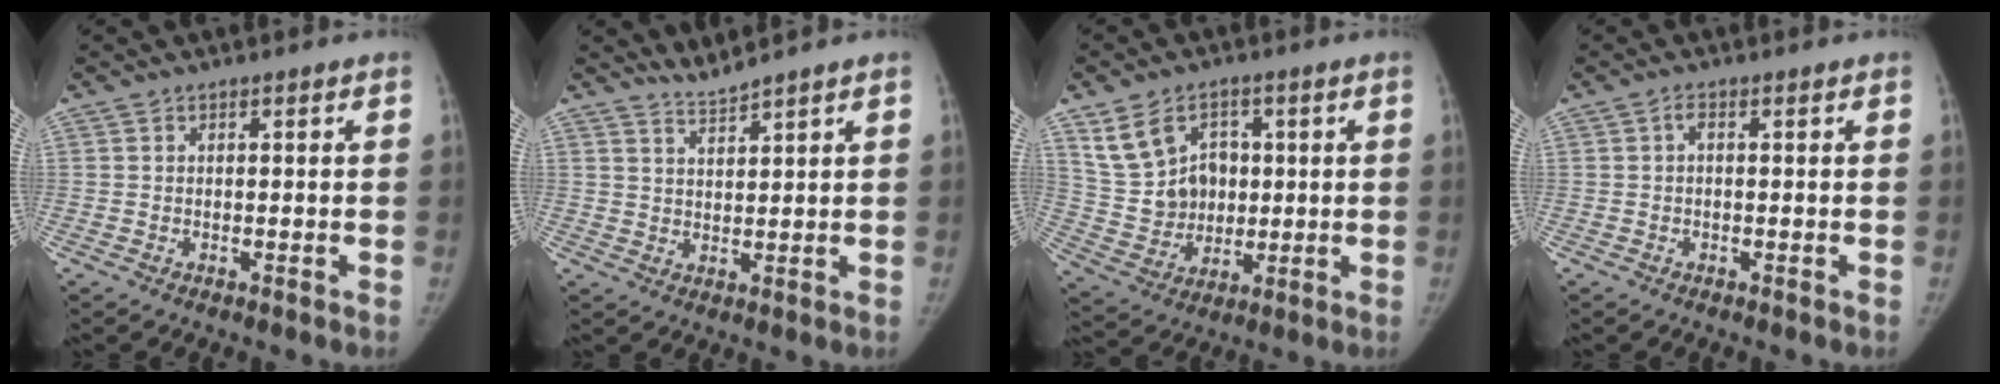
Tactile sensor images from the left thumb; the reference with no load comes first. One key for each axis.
{"total": 2.9, "fx": 2.8, "fy": -0.7, "fz": 0.1, "tx": -0.003, "ty": -0.022, "tz": 0.064}
{"total": 12.3, "fx": 4.2, "fy": 9.9, "fz": 6.1, "tx": -0.078, "ty": -0.006, "tz": 0.094}
{"total": 1.1, "fx": 0.1, "fy": 0.4, "fz": 1.0, "tx": -0.022, "ty": 0.004, "tz": 0.000}